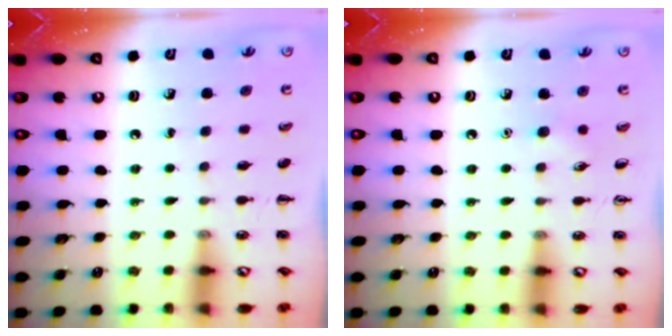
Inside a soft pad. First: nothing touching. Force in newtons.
{"total": 4.1, "press": 3.9, "slide": 1.3}